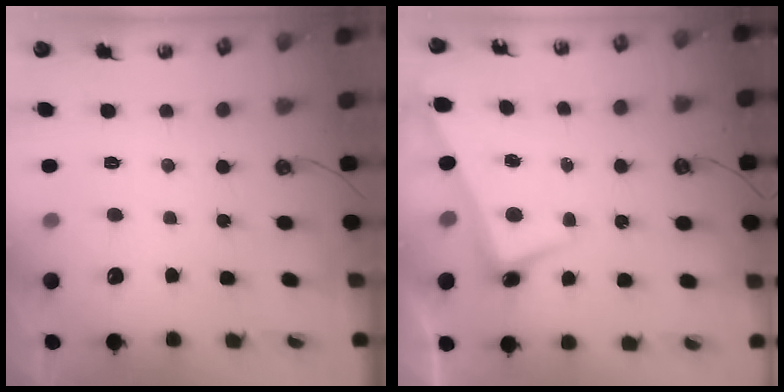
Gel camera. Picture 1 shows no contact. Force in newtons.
{"total": 2.5, "press": 2.4, "slide": 0.6}